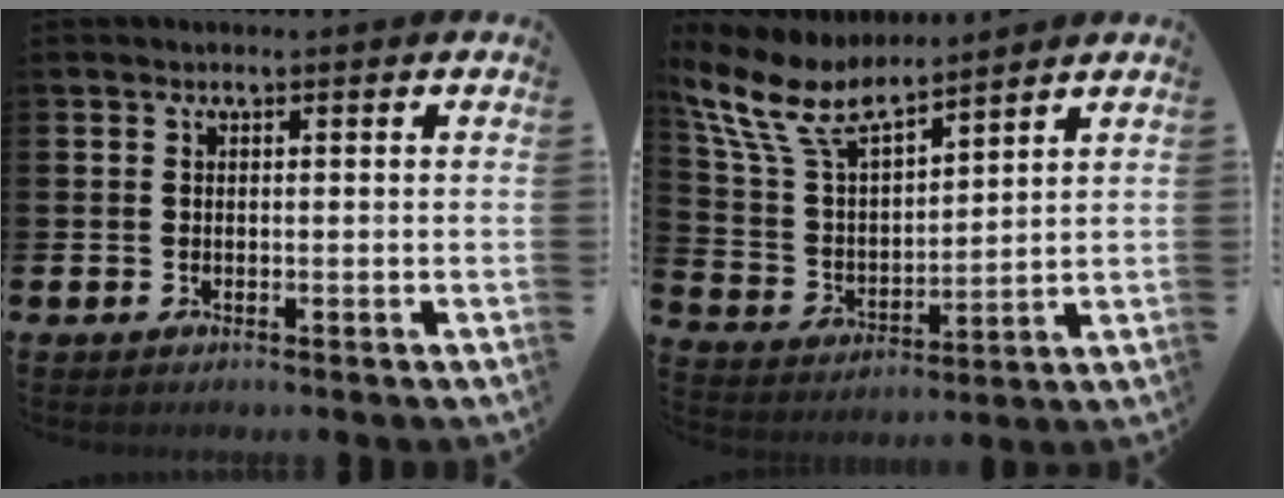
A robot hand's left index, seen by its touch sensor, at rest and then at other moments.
{"total": 9.0, "force": [7.5, 3.1, 3.9], "torque": [-0.110, -0.038, 0.137]}